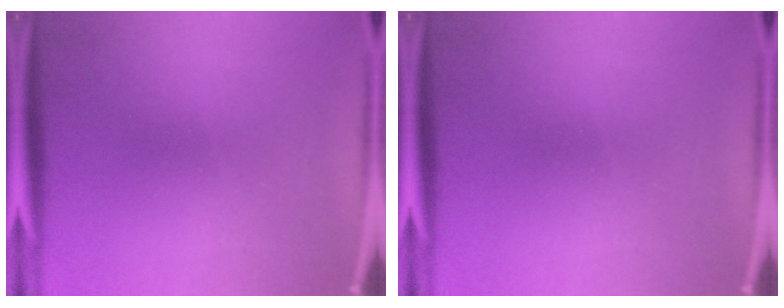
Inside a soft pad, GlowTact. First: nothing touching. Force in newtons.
{"total": 0.0}